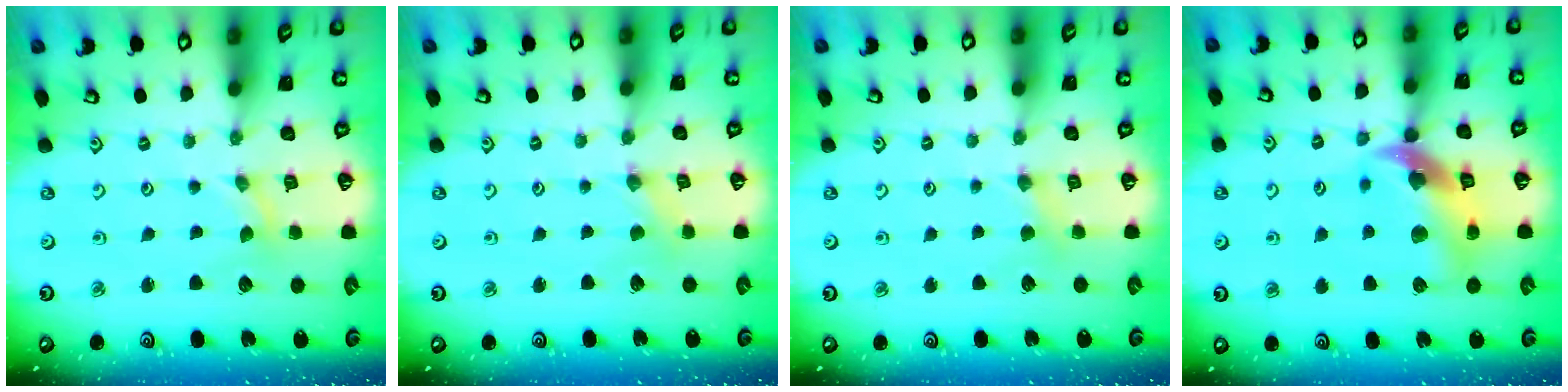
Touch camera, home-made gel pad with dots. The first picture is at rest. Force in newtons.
{"total": 0.8, "press": 0.8, "slide": 0.2}
{"total": 2.6, "press": 2.6, "slide": 0.4}
{"total": 14.5, "press": 14.4, "slide": 2.0}